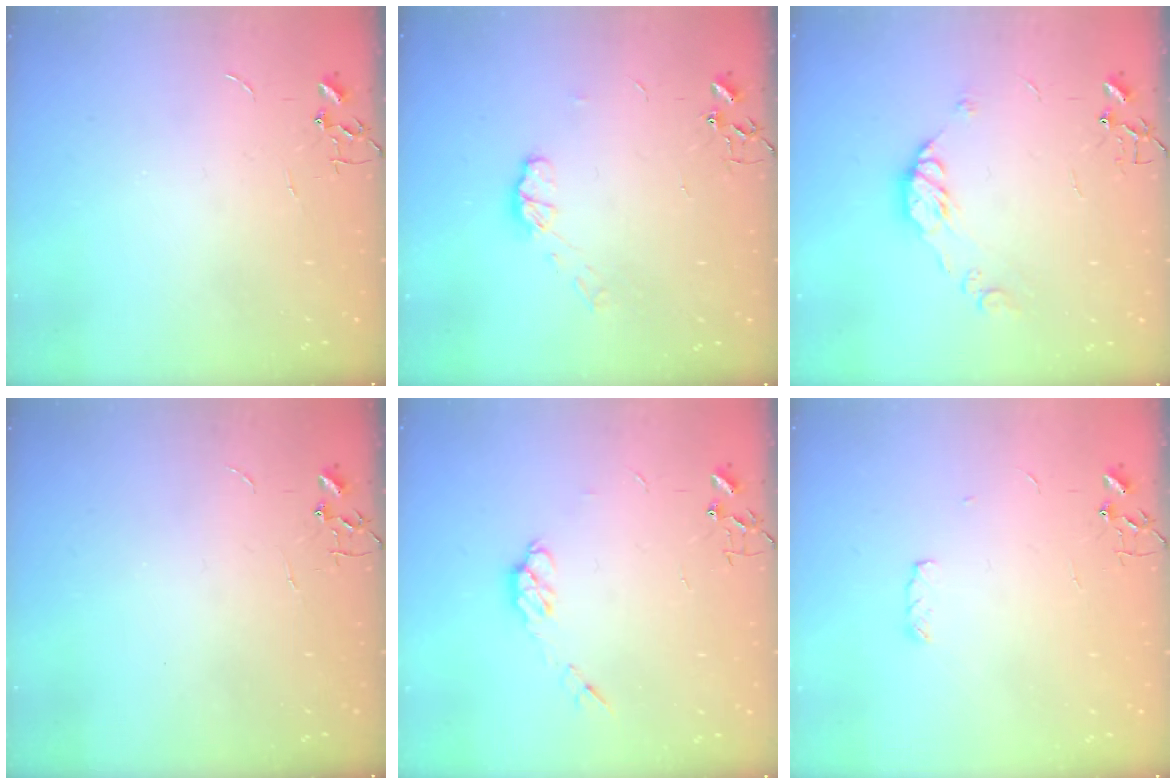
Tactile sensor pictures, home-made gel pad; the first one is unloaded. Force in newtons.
{"total": 6.3, "press": 6.3, "slide": 0.5}
{"total": 8.9, "press": 8.9, "slide": 0.6}
{"total": 0.0}
{"total": 6.3, "press": 6.3, "slide": 0.2}
{"total": 4.1, "press": 4.1, "slide": 0.6}